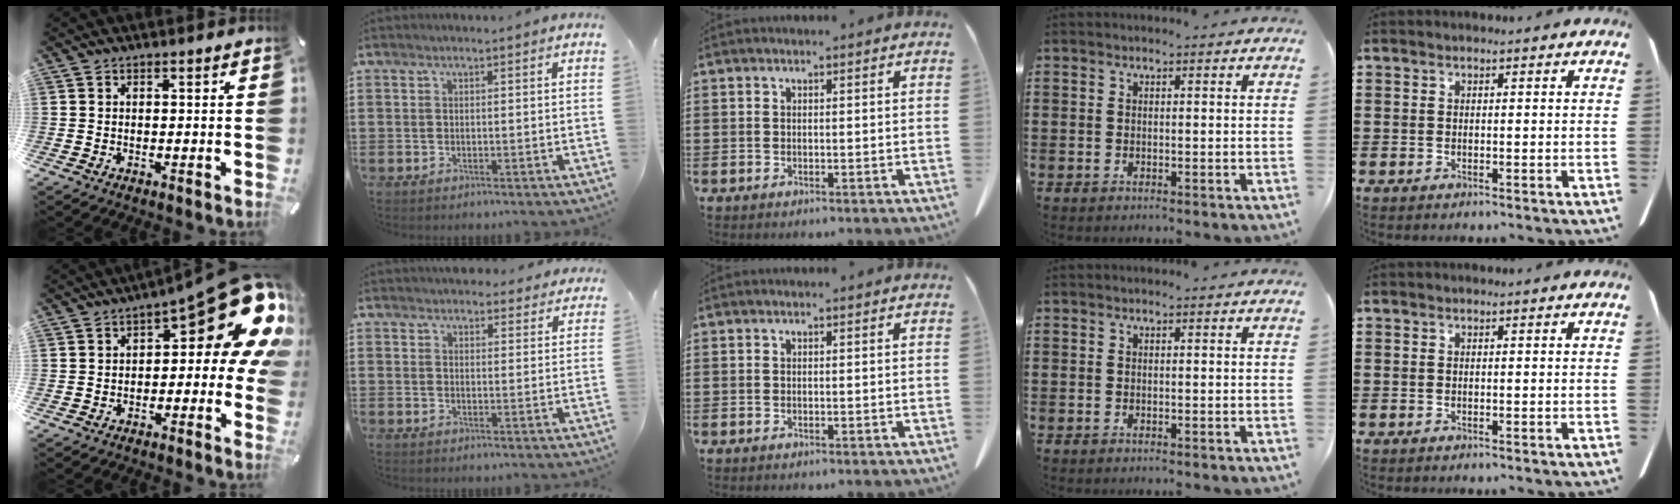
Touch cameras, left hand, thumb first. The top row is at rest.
{"thumb": {"total": 16.5, "force": [6.8, 6.5, 13.5], "torque": [-0.164, -0.055, 0.111]}, "index": {"total": 3.6, "force": [3.5, 1.0, 0.3], "torque": [-0.008, -0.010, 0.064]}}